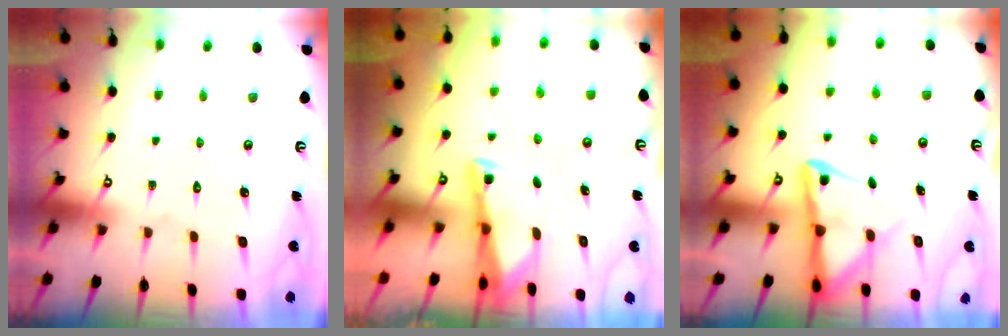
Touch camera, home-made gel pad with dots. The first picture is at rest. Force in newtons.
{"total": 2.8, "press": 2.8, "slide": 0.2}
{"total": 8.2, "press": 8.1, "slide": 1.0}